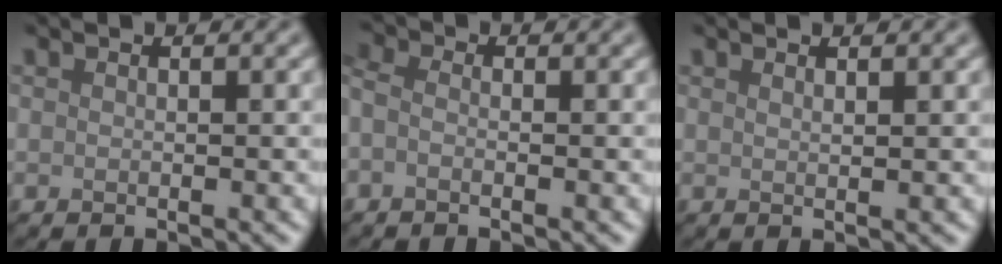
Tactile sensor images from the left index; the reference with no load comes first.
{"total": 1.6, "force": [-0.3, 1.1, 1.2], "torque": [-0.024, 0.000, -0.018]}
{"total": 1.2, "force": [0.8, 0.3, 0.8], "torque": [-0.006, 0.002, 0.005]}